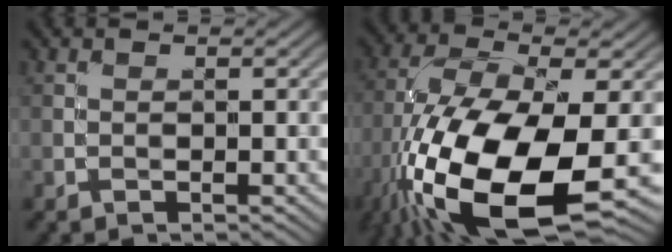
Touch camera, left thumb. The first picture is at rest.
{"total": 17.9, "force": [-6.6, 7.1, 15.1], "torque": [-0.325, -0.032, -0.118]}